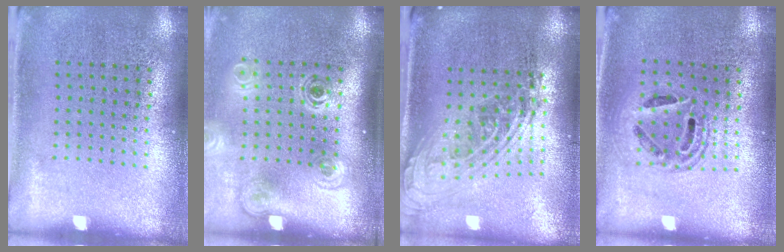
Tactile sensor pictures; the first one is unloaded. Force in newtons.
{"total": 1.9, "press": 1.3, "slide": 1.4}
{"total": 2.1, "press": 1.6, "slide": 1.5}
{"total": 1.4, "press": 1.3, "slide": 0.7}